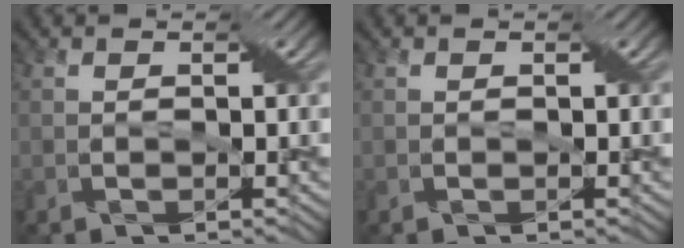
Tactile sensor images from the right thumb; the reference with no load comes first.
{"total": 0.0}